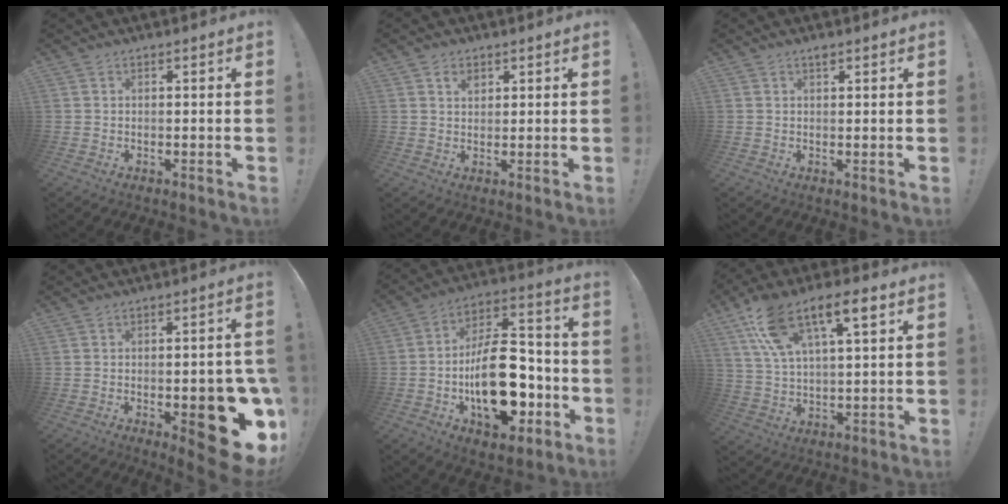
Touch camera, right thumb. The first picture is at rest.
{"total": 2.6, "force": [1.4, 1.8, 1.3], "torque": [-0.012, -0.003, 0.021]}
{"total": 1.2, "force": [0.9, 0.4, 0.7], "torque": [-0.004, -0.003, 0.014]}
{"total": 17.9, "force": [-4.7, 7.0, 15.8], "torque": [-0.175, 0.012, -0.047]}
{"total": 24.2, "force": [-6.2, 13.0, 19.5], "torque": [-0.321, 0.048, -0.082]}
{"total": 14.6, "force": [7.8, 6.1, 10.8], "torque": [-0.190, -0.016, 0.138]}